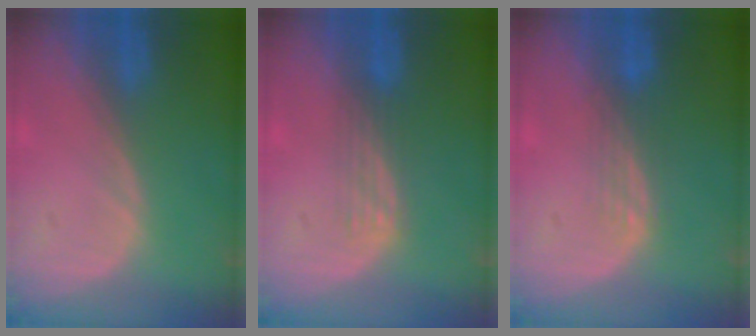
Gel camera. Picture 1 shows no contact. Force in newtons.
{"total": 2.8, "press": 2.5, "slide": 1.3}
{"total": 3.0, "press": 2.5, "slide": 1.7}